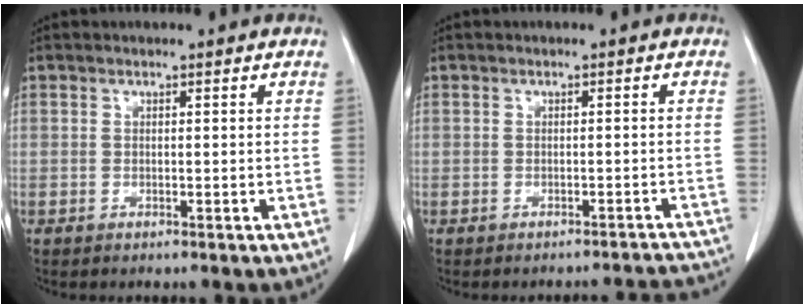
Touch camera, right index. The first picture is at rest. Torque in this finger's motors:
{"motor_torque": [-1.27, -0.66, -0.34, -0.13]}